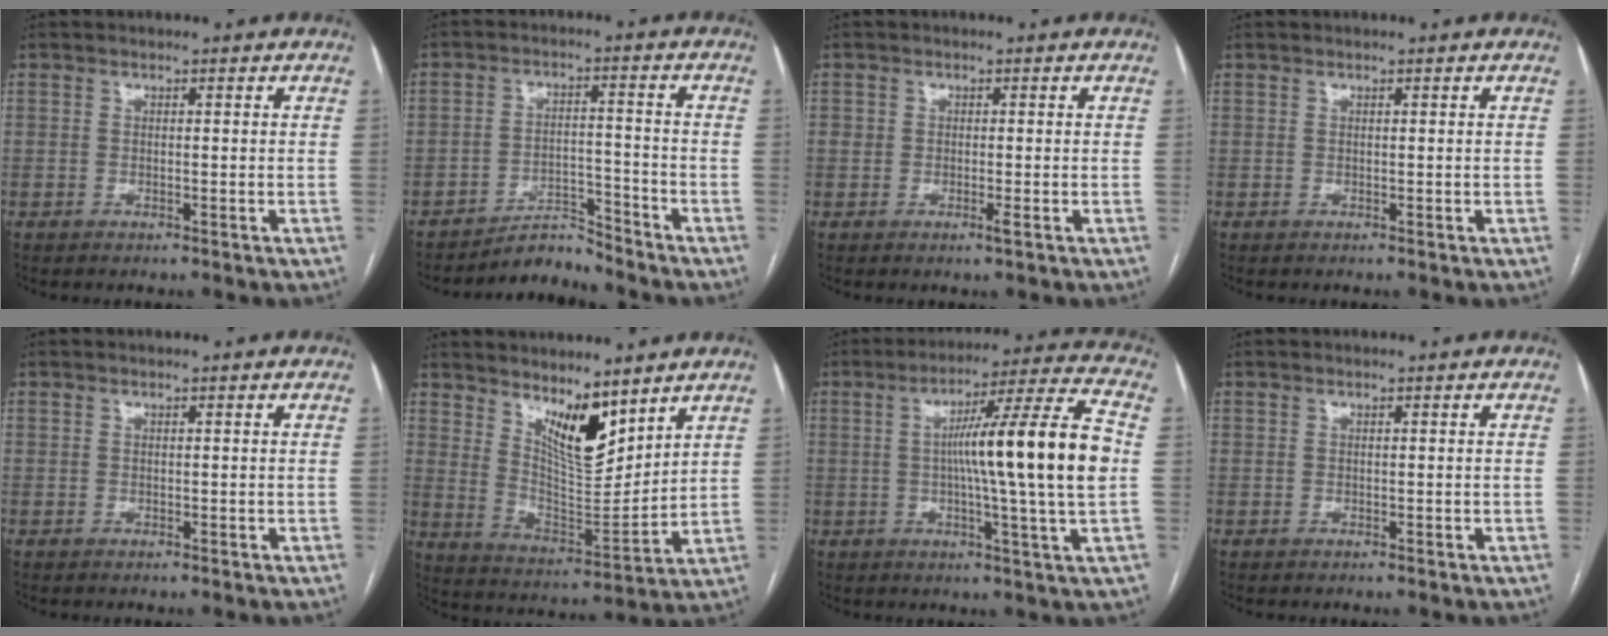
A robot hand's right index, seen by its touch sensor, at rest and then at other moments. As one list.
[{"total": 4.6, "force": [-4.5, 0.5, -0.6], "torque": [0.013, 0.012, -0.074]}, {"total": 1.5, "force": [-0.3, 0.8, 1.2], "torque": [-0.015, 0.000, -0.004]}, {"total": 0.0}, {"total": 0.0}, {"total": 10.7, "force": [7.4, 3.1, 7.1], "torque": [-0.134, -0.009, 0.149]}, {"total": 17.3, "force": [0.8, -1.3, 17.3], "torque": [-0.267, 0.005, 0.001]}, {"total": 0.0}]